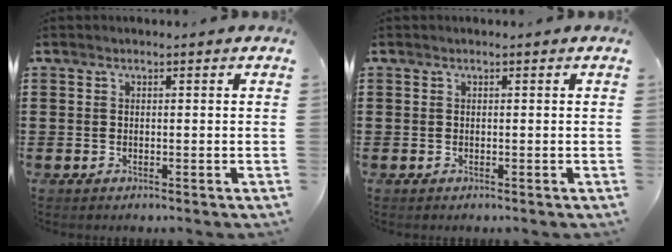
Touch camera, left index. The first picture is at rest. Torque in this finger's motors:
{"motor_torque": [0.00, 0.00, 0.00, 0.00]}